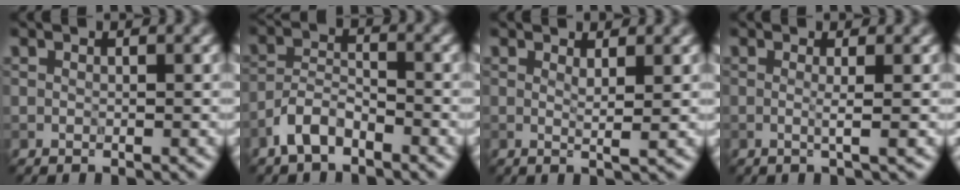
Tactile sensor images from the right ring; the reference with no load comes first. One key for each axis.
{"total": 3.2, "fx": -2.4, "fy": 1.3, "fz": 1.6, "tx": -0.032, "ty": 0.012, "tz": -0.055}
{"total": 1.5, "fx": 0.6, "fy": 0.2, "fz": 1.3, "tx": -0.020, "ty": -0.001, "tz": 0.008}
{"total": 1.6, "fx": 0.2, "fy": 0.5, "fz": 1.5, "tx": -0.017, "ty": 0.000, "tz": -0.016}